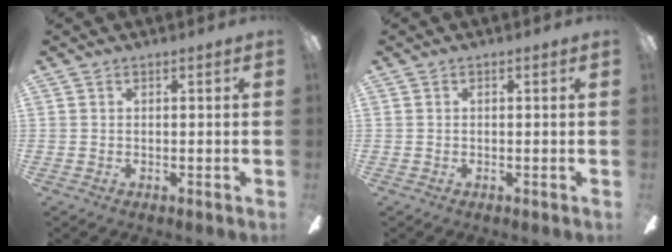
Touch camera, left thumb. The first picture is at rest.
{"total": 0.0}